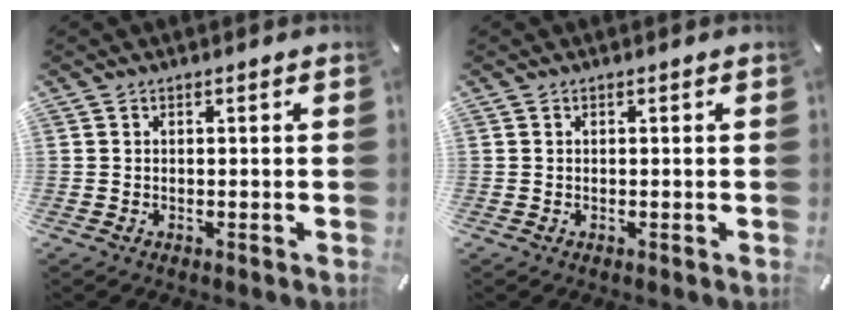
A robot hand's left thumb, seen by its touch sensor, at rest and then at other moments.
{"total": 0.0}